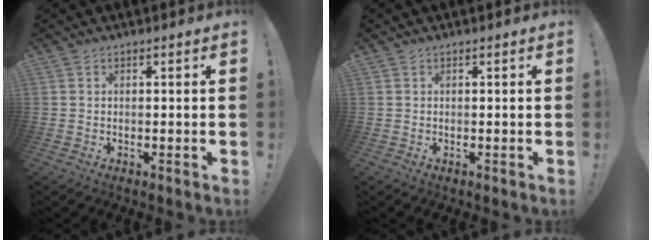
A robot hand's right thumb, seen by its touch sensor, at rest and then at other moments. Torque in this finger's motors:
{"motor_torque": [-0.02, 0.01, -0.04, 0.04, 0.04]}